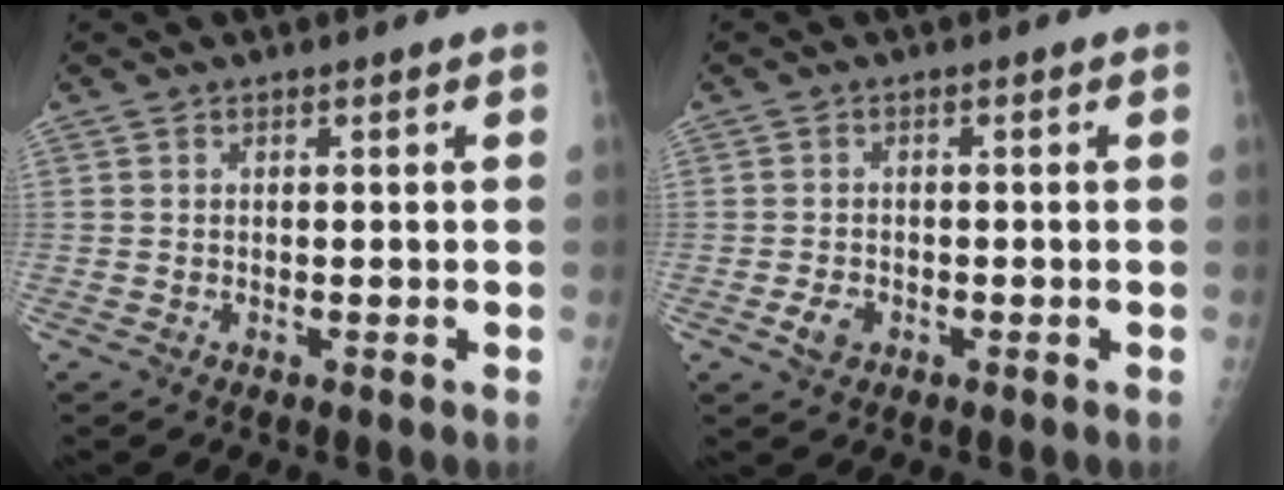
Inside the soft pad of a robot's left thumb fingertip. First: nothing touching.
{"total": 2.5, "force": [-0.9, 1.8, 1.4], "torque": [-0.023, 0.001, -0.014]}